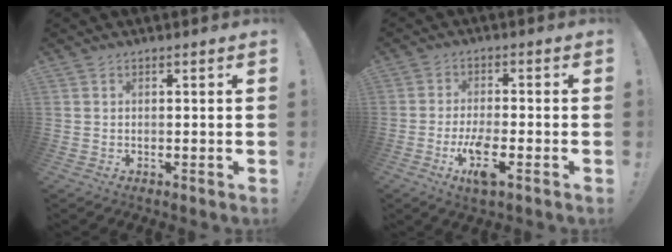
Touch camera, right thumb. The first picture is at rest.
{"total": 8.5, "force": [-3.5, 2.5, 7.4], "torque": [-0.144, 0.005, -0.058]}